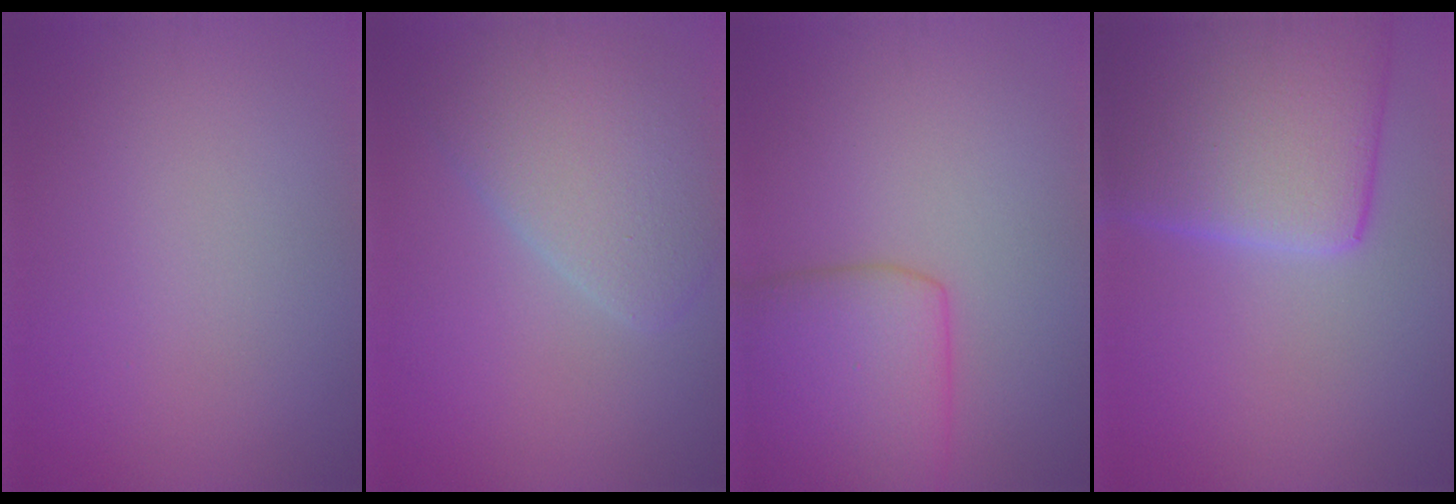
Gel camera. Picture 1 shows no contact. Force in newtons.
{"total": 5.5, "press": 5.5, "slide": 0.3}
{"total": 5.8, "press": 5.8, "slide": 0.3}
{"total": 13.0, "press": 13.0, "slide": 0.8}